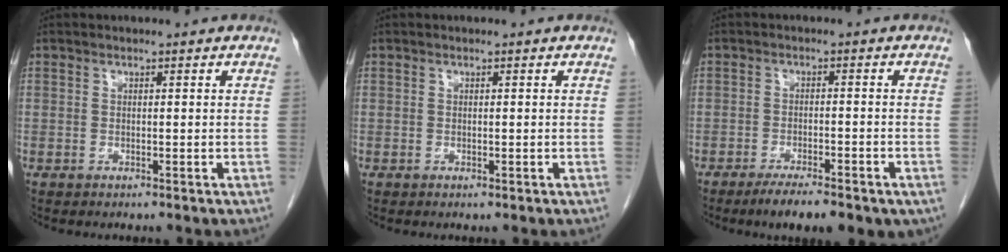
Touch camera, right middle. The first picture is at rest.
{"total": 0.0}
{"total": 8.2, "force": [-5.6, 2.2, 5.6], "torque": [-0.074, -0.012, -0.080]}